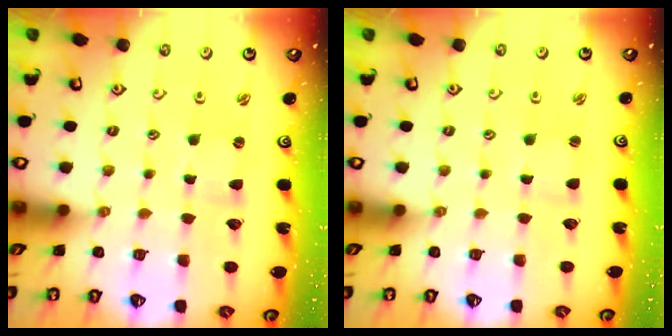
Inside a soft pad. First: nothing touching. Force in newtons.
{"total": 0.9, "press": 0.9, "slide": 0.1}